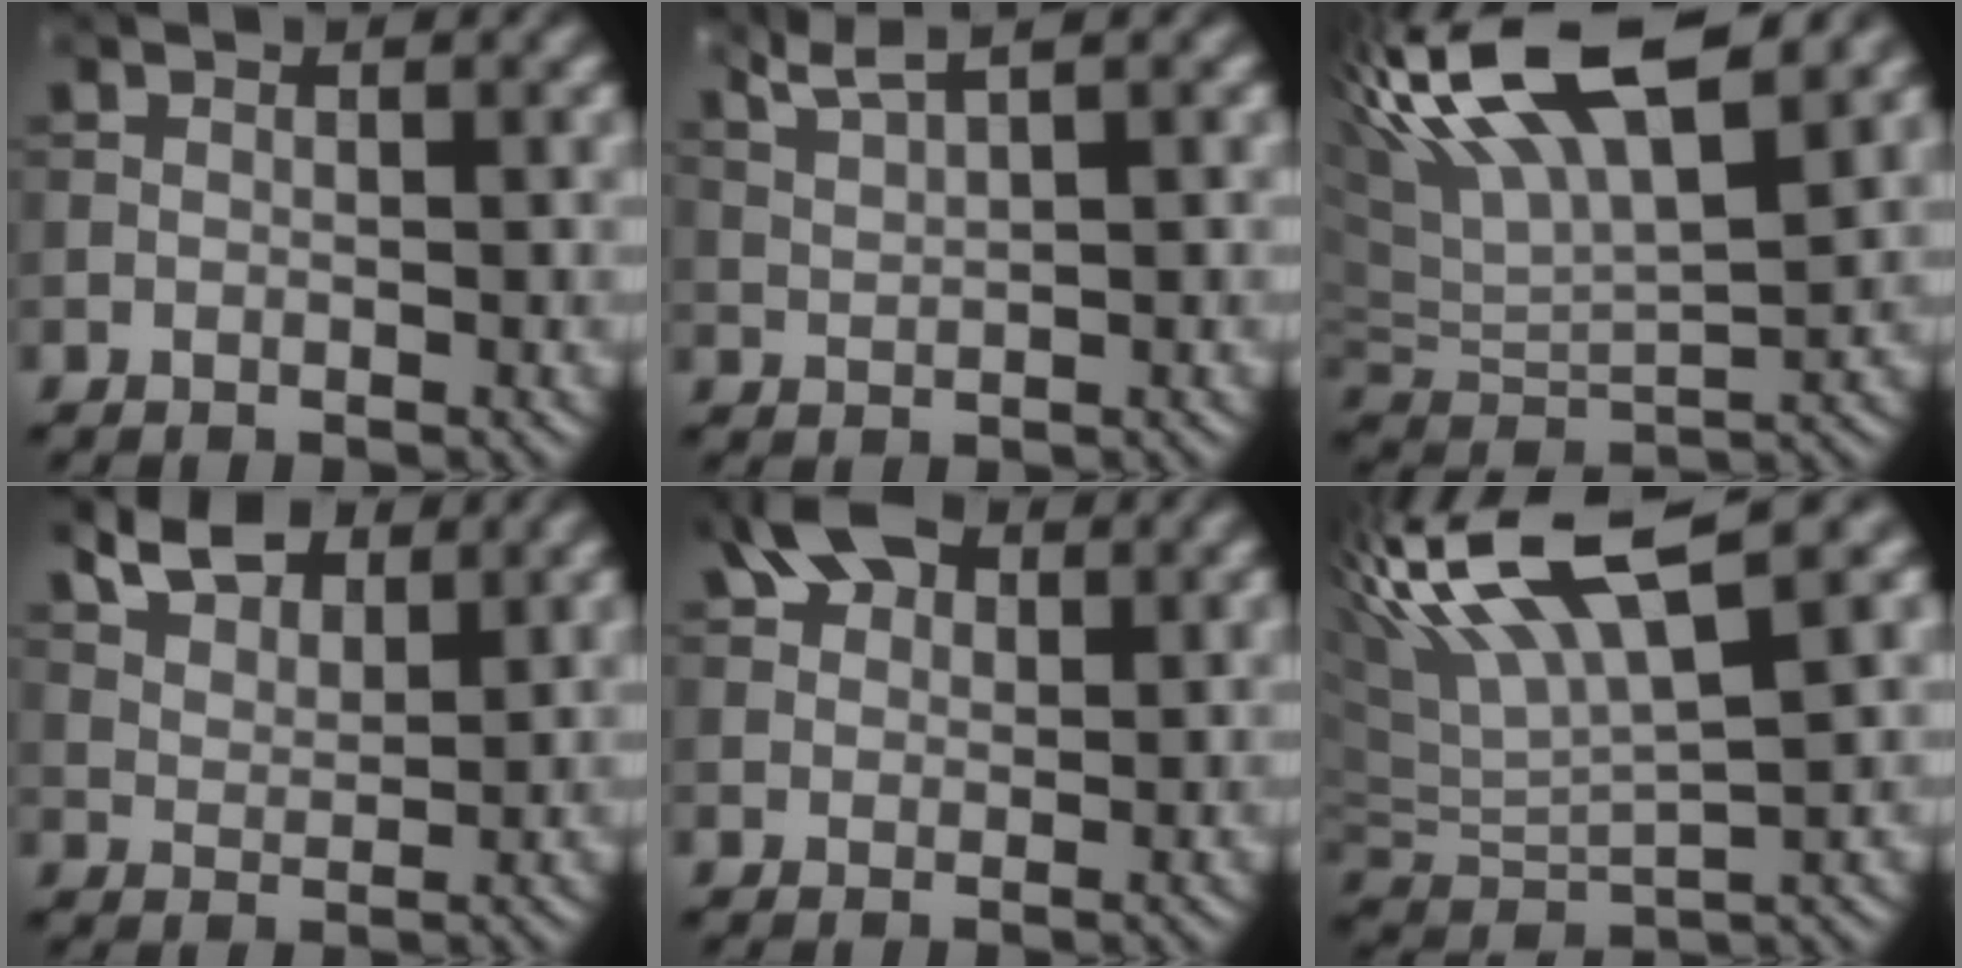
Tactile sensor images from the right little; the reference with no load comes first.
{"total": 3.4, "force": [2.5, 0.5, 2.2], "torque": [-0.045, 0.011, 0.051]}
{"total": 11.8, "force": [6.0, 3.6, 9.5], "torque": [-0.189, 0.023, 0.102]}
{"total": 5.6, "force": [3.9, 2.8, 2.9], "torque": [-0.061, 0.005, 0.069]}
{"total": 5.5, "force": [2.9, 3.3, 3.2], "torque": [-0.065, 0.016, 0.045]}
{"total": 10.2, "force": [5.3, 2.2, 8.4], "torque": [-0.164, 0.030, 0.097]}